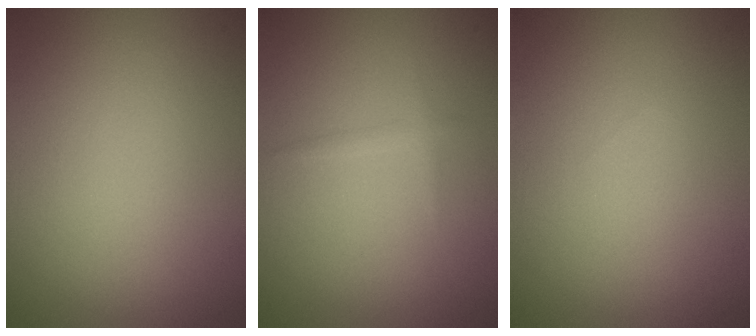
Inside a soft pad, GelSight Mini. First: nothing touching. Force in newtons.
{"total": 0.8, "press": 0.8, "slide": 0.0}
{"total": 0.0}